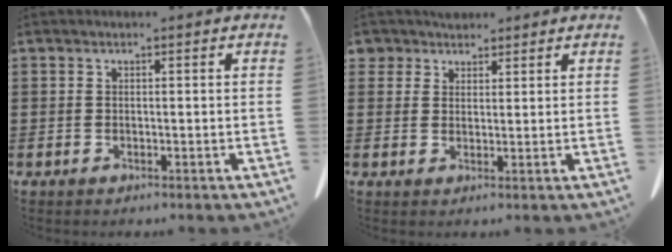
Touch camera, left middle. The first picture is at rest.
{"total": 3.3, "force": [2.5, 2.0, 0.2], "torque": [-0.010, 0.005, 0.047]}